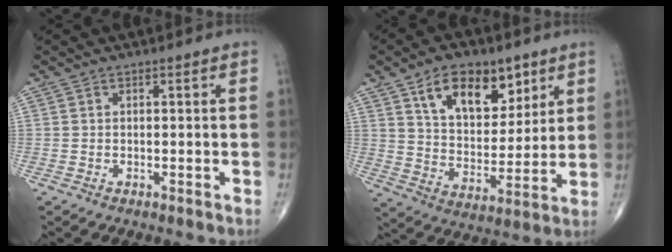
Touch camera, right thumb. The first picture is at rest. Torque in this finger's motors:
{"motor_torque": [-0.47, 1.92, 0.07, 0.01, 0.11]}